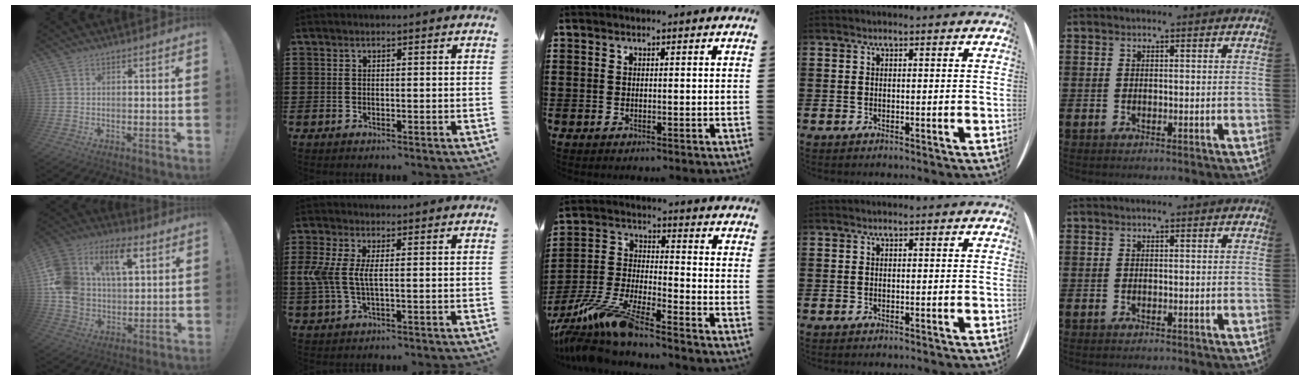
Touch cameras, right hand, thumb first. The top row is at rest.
{"thumb": {"total": 18.0, "force": [6.8, 12.4, 11.0], "torque": [-0.203, -0.019, 0.124]}, "index": {"total": 4.8, "force": [0.1, 1.9, 4.4], "torque": [-0.122, -0.009, -0.009]}, "middle": {"total": 9.8, "force": [-8.7, 0.4, 4.5], "torque": [-0.100, 0.000, -0.176]}}